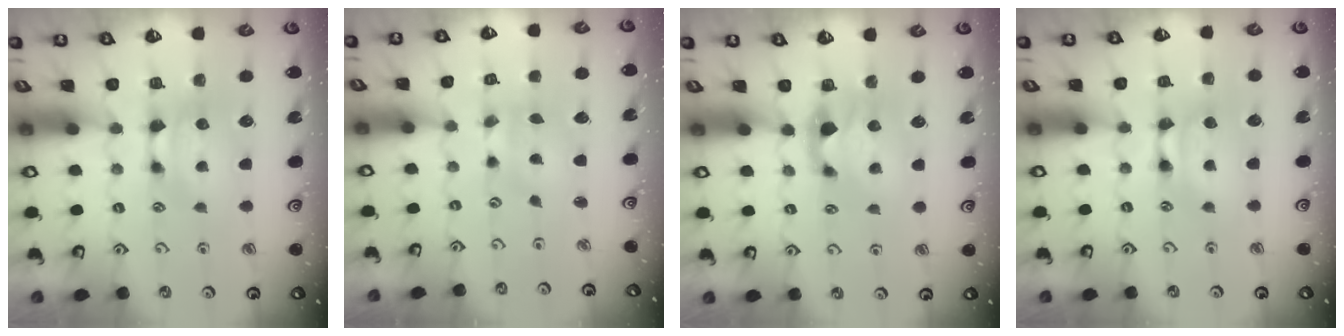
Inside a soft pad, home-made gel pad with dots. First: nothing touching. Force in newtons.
{"total": 1.3, "press": 0.7, "slide": 1.1}
{"total": 1.2, "press": 0.1, "slide": 1.2}
{"total": 1.6, "press": 1.6, "slide": 0.2}